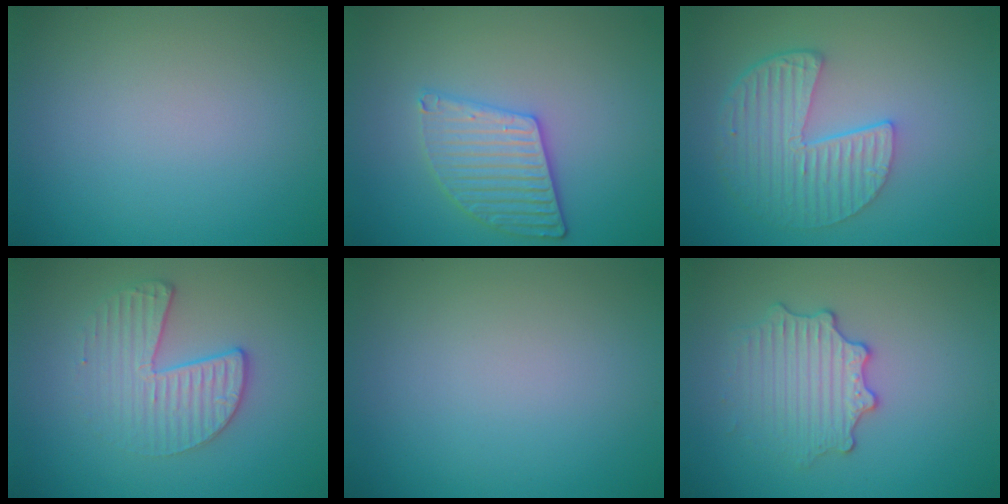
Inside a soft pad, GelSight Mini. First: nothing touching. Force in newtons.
{"total": 3.7, "press": 3.4, "slide": 1.4}
{"total": 5.5, "press": 4.1, "slide": 3.6}
{"total": 3.3, "press": 2.9, "slide": 1.6}
{"total": 0.0}
{"total": 2.9, "press": 2.8, "slide": 0.9}